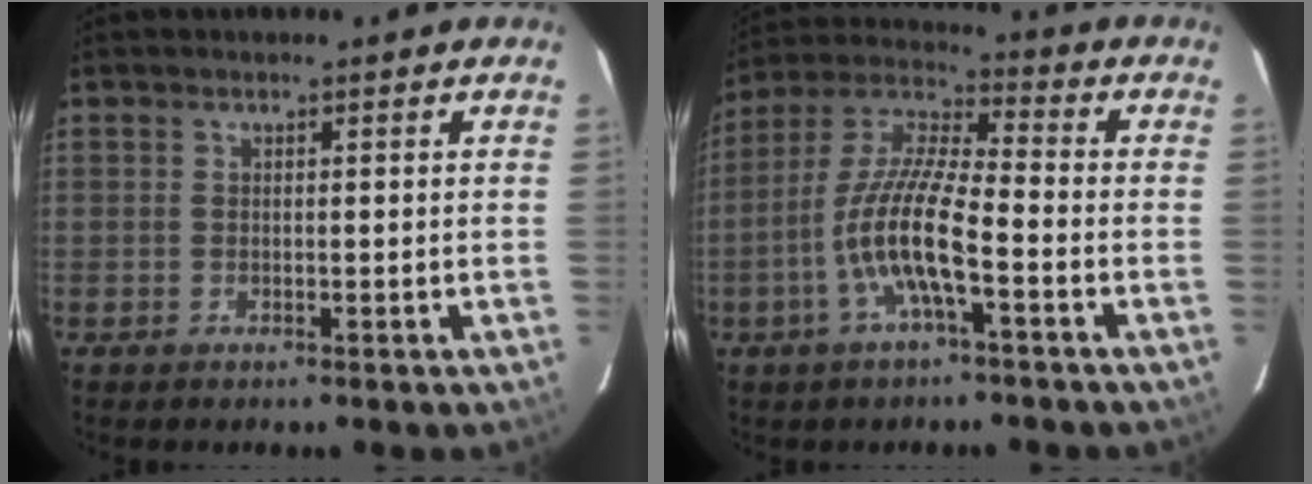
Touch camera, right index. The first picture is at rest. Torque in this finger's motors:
{"motor_torque": [1.43, -0.71, 0.98, 0.21]}